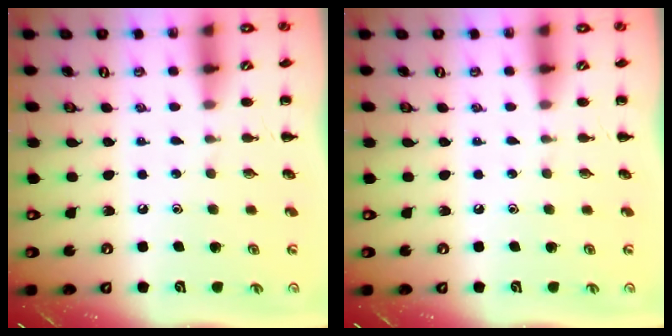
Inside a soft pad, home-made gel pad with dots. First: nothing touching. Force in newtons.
{"total": 0.0}